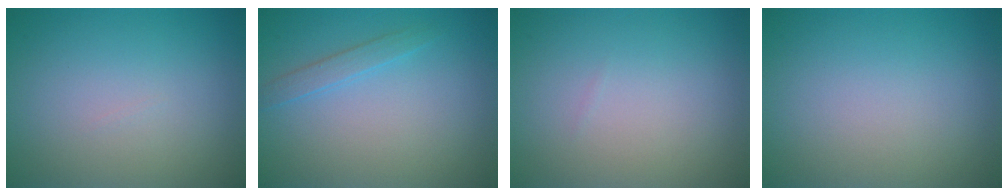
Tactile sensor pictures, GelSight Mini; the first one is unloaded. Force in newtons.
{"total": 1.4, "press": 1.4, "slide": 0.0}
{"total": 0.0}
{"total": 0.0}